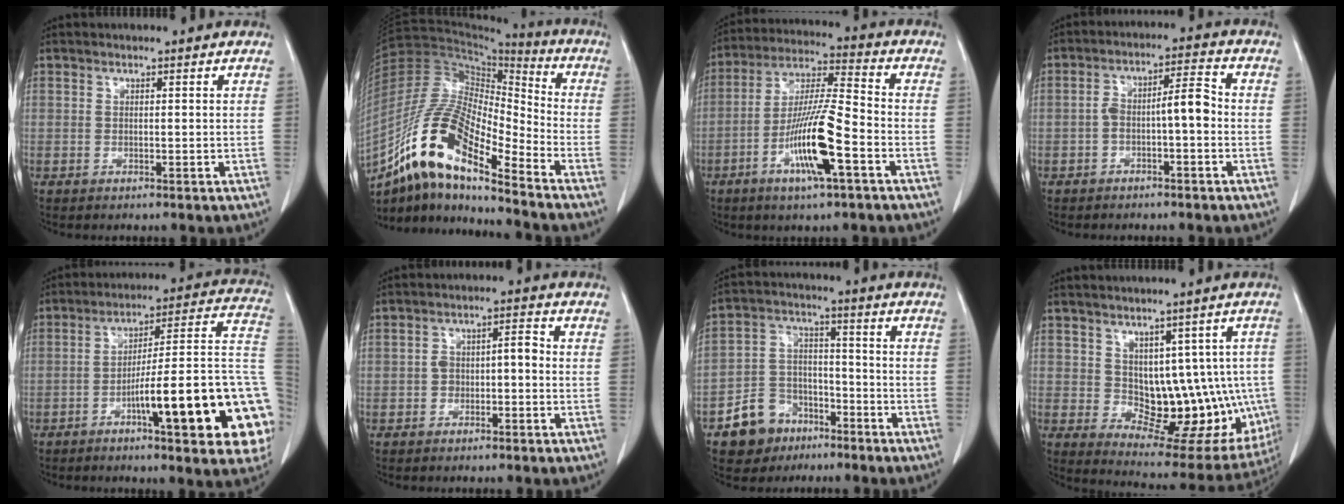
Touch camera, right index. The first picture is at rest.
{"total": 17.3, "force": [-11.0, 4.1, 12.6], "torque": [-0.249, 0.020, -0.196]}
{"total": 13.2, "force": [-5.2, 1.0, 12.1], "torque": [-0.234, -0.006, -0.096]}
{"total": 5.8, "force": [-1.4, 1.3, 5.5], "torque": [-0.096, 0.030, -0.023]}
{"total": 24.1, "force": [-7.0, 2.8, 22.9], "torque": [-0.216, 0.020, -0.094]}
{"total": 4.0, "force": [-1.0, 1.9, 3.4], "torque": [-0.060, 0.029, -0.015]}
{"total": 9.3, "force": [-5.7, 6.9, 2.6], "torque": [-0.051, 0.023, -0.093]}
{"total": 14.7, "force": [-0.6, 8.1, 12.3], "torque": [-0.129, 0.014, 0.019]}